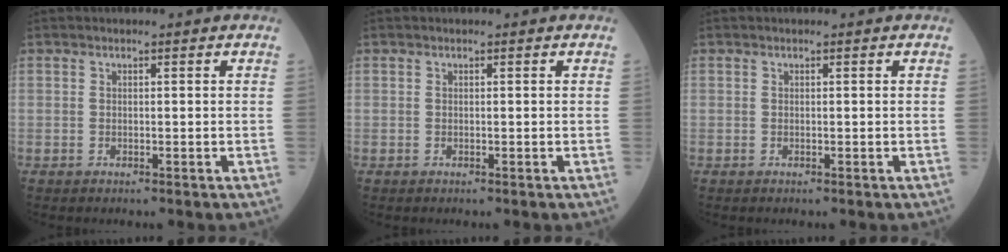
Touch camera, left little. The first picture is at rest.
{"total": 0.0}
{"total": 0.0}